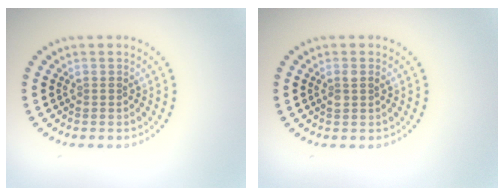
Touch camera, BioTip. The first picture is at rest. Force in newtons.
{"total": 1.2, "press": 1.1, "slide": 0.5}